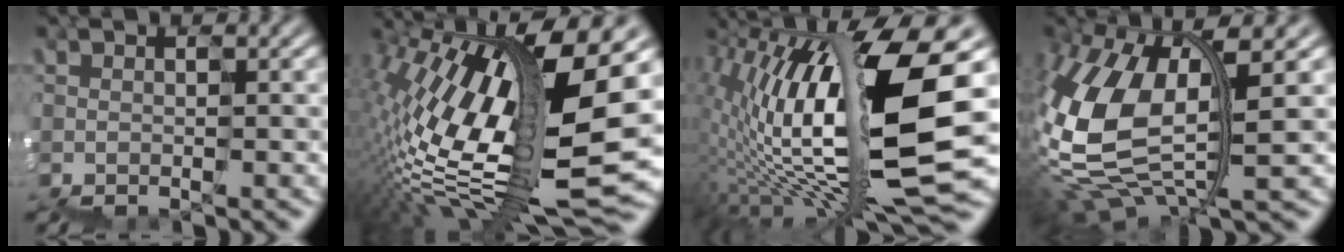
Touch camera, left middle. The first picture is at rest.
{"total": 14.3, "force": [0.8, 5.1, 13.3], "torque": [-0.268, 0.011, 0.006]}
{"total": 14.7, "force": [0.9, 4.7, 13.9], "torque": [-0.269, 0.015, 0.021]}
{"total": 7.7, "force": [1.1, 4.2, 6.4], "torque": [-0.182, -0.010, 0.027]}